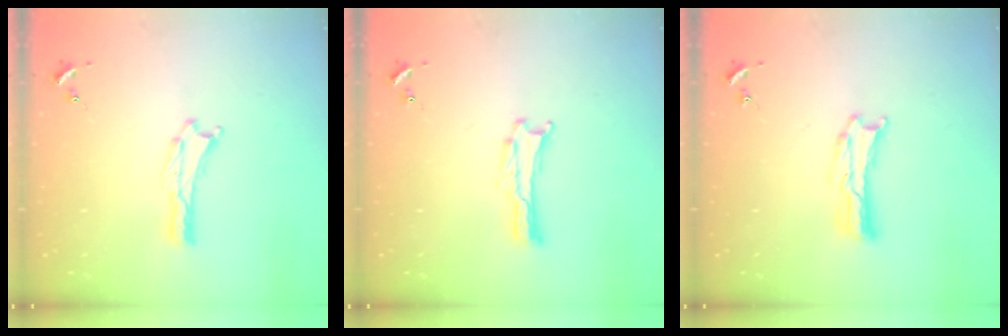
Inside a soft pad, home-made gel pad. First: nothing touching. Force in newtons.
{"total": 0.0}
{"total": 0.8, "press": 0.8, "slide": 0.2}